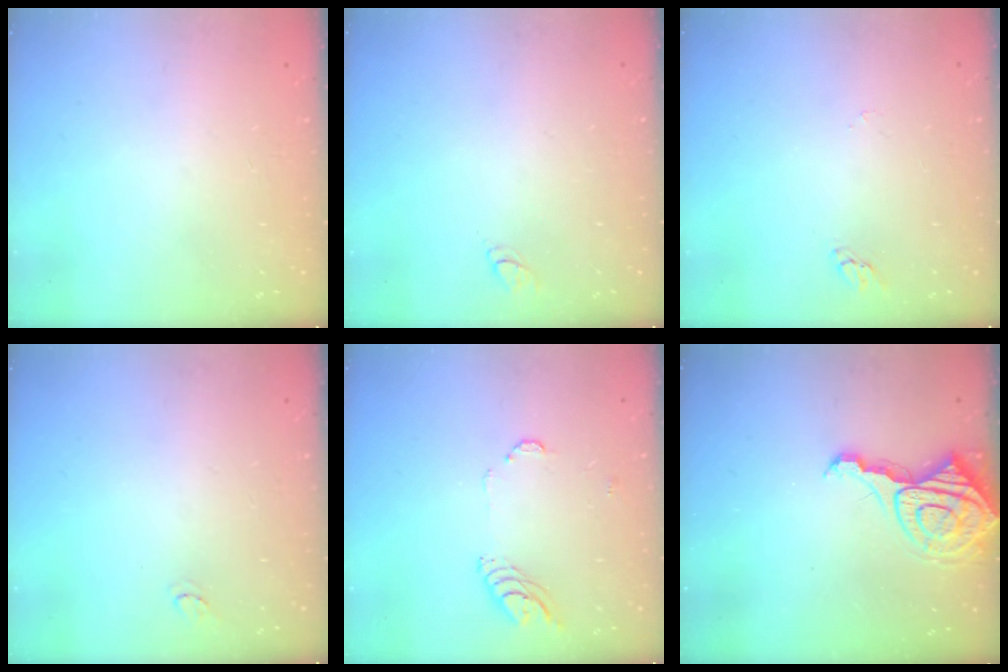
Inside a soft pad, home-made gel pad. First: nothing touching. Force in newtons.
{"total": 3.0, "press": 3.0, "slide": 0.2}
{"total": 2.2, "press": 2.2, "slide": 0.2}
{"total": 2.9, "press": 2.9, "slide": 0.3}
{"total": 7.5, "press": 7.5, "slide": 0.7}
{"total": 10.8, "press": 10.8, "slide": 1.0}